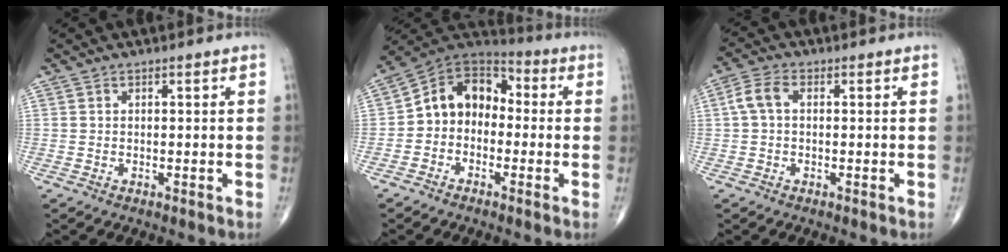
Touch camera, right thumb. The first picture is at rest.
{"total": 11.1, "force": [-1.2, 8.7, 6.8], "torque": [-0.083, 0.050, -0.042]}
{"total": 4.2, "force": [0.4, 2.5, 3.4], "torque": [-0.073, 0.013, 0.002]}